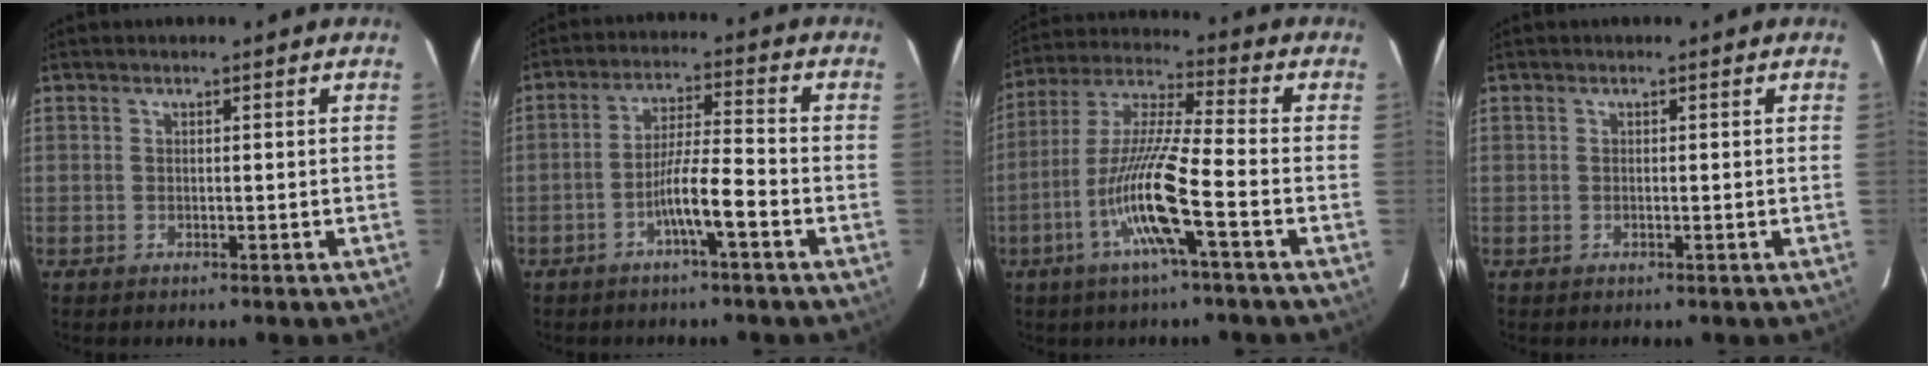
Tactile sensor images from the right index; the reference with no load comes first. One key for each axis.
{"total": 6.6, "fx": -3.1, "fy": 0.0, "fz": 5.8, "tx": -0.107, "ty": 0.010, "tz": -0.056}
{"total": 13.0, "fx": -4.8, "fy": 0.0, "fz": 12.1, "tx": -0.246, "ty": 0.000, "tz": -0.098}
{"total": 0.0}